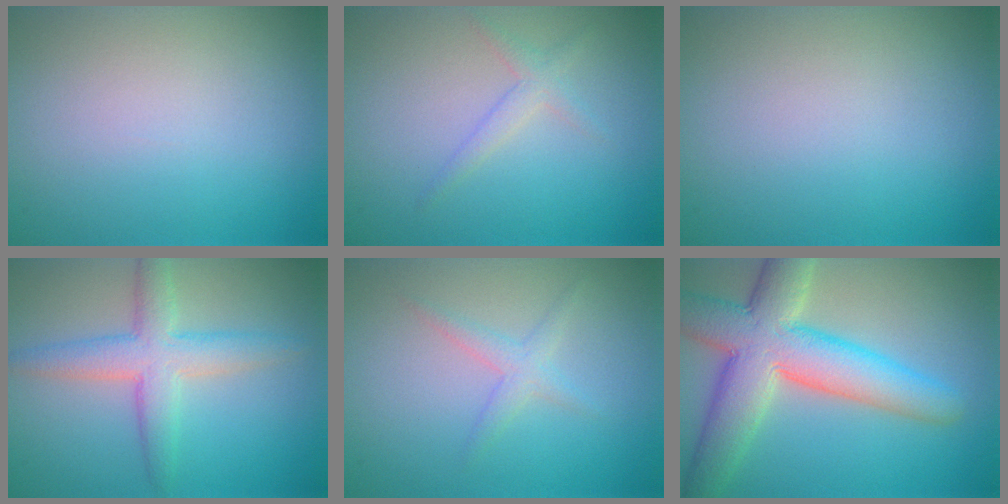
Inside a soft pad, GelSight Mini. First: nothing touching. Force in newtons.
{"total": 1.3, "press": 1.3, "slide": 0.1}
{"total": 0.0}
{"total": 4.5, "press": 4.5, "slide": 0.2}
{"total": 1.6, "press": 1.6, "slide": 0.1}
{"total": 9.5, "press": 9.5, "slide": 0.7}